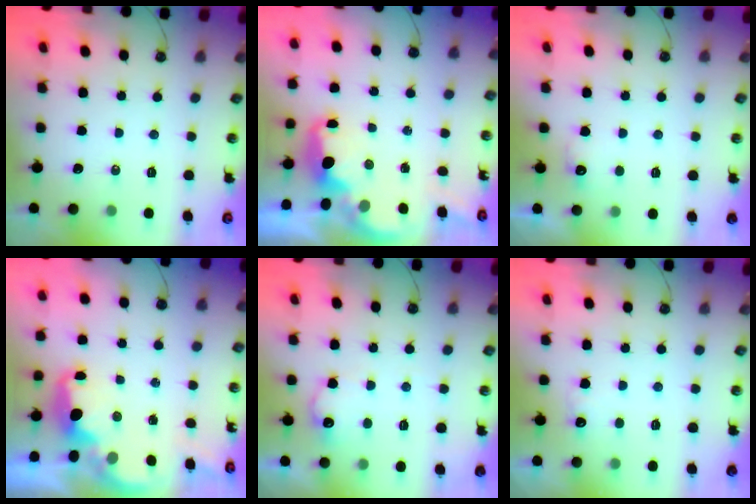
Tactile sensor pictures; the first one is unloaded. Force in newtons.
{"total": 2.9, "press": 2.9, "slide": 0.5}
{"total": 5.2, "press": 5.0, "slide": 1.2}
{"total": 2.9, "press": 2.9, "slide": 0.5}
{"total": 10.5, "press": 10.5, "slide": 0.3}
{"total": 4.1, "press": 4.0, "slide": 1.1}